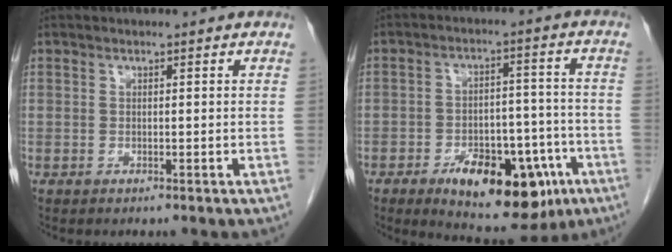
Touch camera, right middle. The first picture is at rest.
{"total": 15.4, "force": [-7.9, 6.9, 11.3], "torque": [-0.144, 0.011, -0.106]}